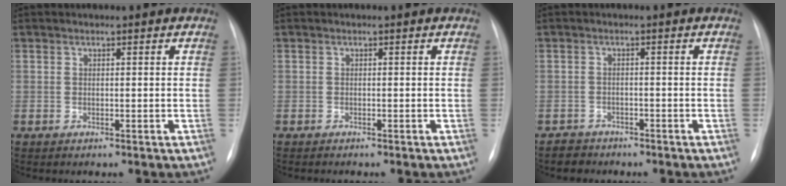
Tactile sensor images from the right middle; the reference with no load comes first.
{"total": 0.8, "force": [-0.7, 0.0, 0.3], "torque": [-0.007, -0.002, -0.011]}
{"total": 2.4, "force": [-2.0, 1.3, -0.4], "torque": [-0.003, 0.003, -0.035]}